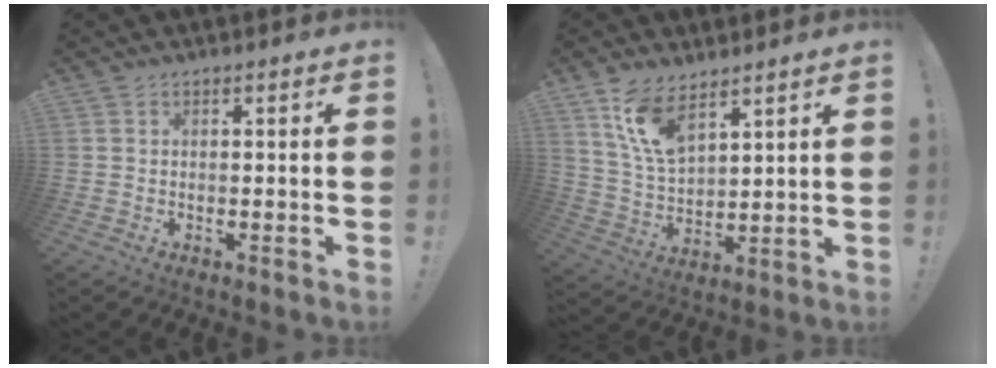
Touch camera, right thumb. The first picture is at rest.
{"total": 11.7, "force": [8.0, 5.4, 6.5], "torque": [-0.141, -0.033, 0.158]}